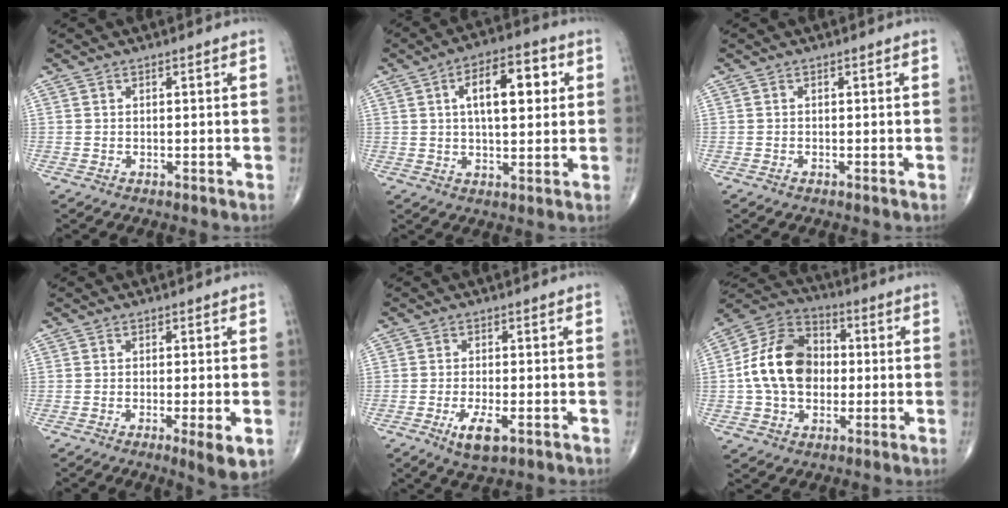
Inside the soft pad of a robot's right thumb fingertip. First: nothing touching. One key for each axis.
{"total": 12.2, "fx": 3.1, "fy": 5.6, "fz": 10.4, "tx": -0.139, "ty": 0.010, "tz": 0.044}
{"total": 0.0}
{"total": 5.1, "fx": -1.7, "fy": 0.8, "fz": 4.8, "tx": -0.073, "ty": -0.013, "tz": -0.028}
{"total": 5.4, "fx": -2.4, "fy": 1.9, "fz": 4.4, "tx": -0.082, "ty": -0.003, "tz": -0.039}
{"total": 15.6, "fx": -0.2, "fy": 11.4, "fz": 10.5, "tx": -0.167, "ty": 0.030, "tz": -0.011}